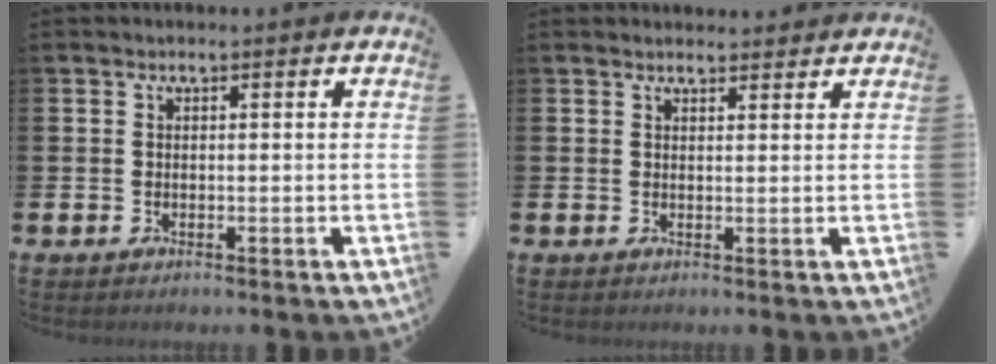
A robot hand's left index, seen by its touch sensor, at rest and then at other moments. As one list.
[{"total": 1.8, "force": [1.7, 0.4, -0.1], "torque": [0.006, -0.007, 0.031]}]